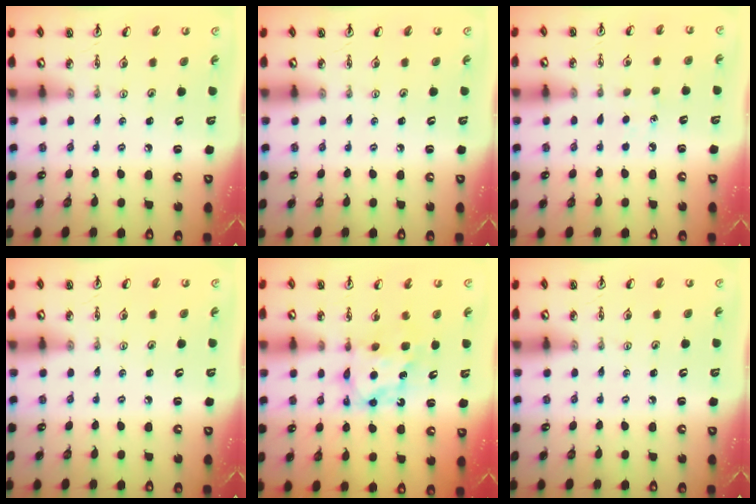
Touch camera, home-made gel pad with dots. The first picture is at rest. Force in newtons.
{"total": 0.0}
{"total": 2.9, "press": 2.8, "slide": 0.4}
{"total": 0.0}
{"total": 6.7, "press": 6.7, "slide": 0.5}
{"total": 0.0}